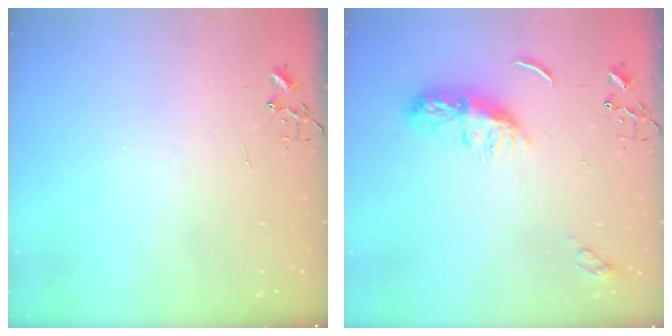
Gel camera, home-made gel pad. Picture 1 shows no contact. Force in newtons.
{"total": 8.9, "press": 8.9, "slide": 0.6}